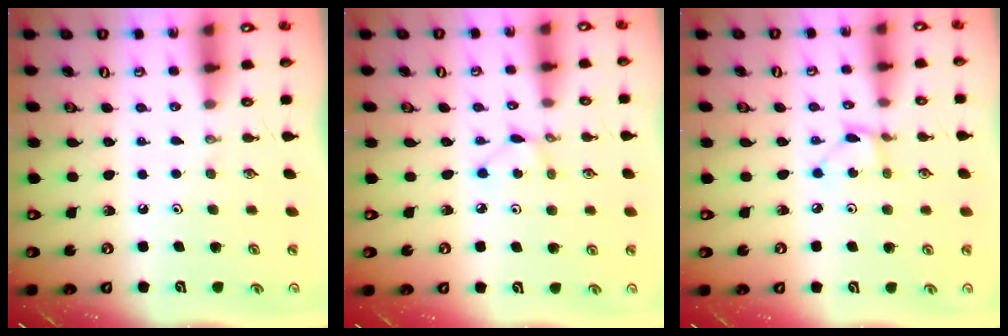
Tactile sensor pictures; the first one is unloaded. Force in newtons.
{"total": 2.2, "press": 2.2, "slide": 0.3}
{"total": 2.9, "press": 2.9, "slide": 0.2}